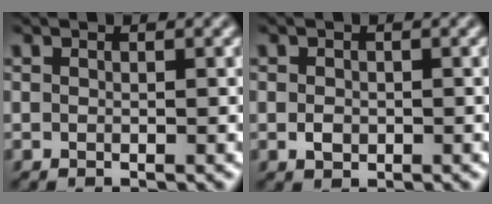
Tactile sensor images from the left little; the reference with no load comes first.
{"total": 1.2, "force": [-0.3, 0.9, 0.7], "torque": [-0.013, -0.002, -0.006]}